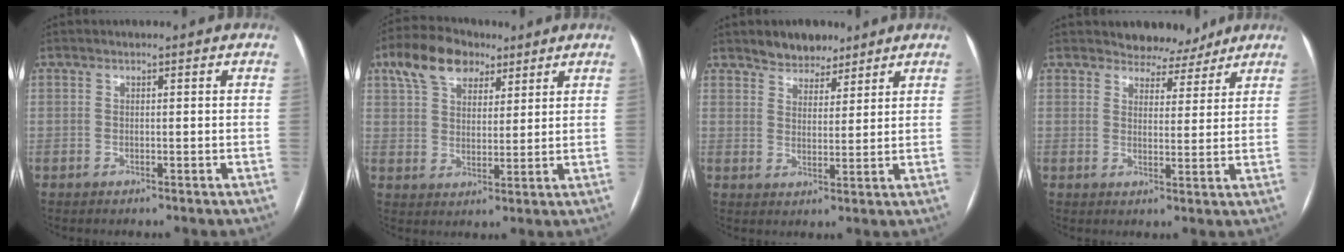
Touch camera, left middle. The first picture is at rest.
{"total": 10.0, "force": [6.1, 5.8, 5.5], "torque": [-0.107, 0.031, 0.108]}
{"total": 5.5, "force": [4.5, 2.8, 1.5], "torque": [-0.022, 0.005, 0.078]}
{"total": 5.3, "force": [4.7, 2.3, 0.3], "torque": [0.002, -0.001, 0.060]}